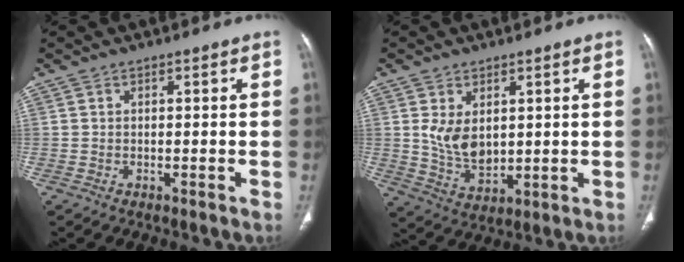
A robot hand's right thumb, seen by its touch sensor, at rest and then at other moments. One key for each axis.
{"total": 7.6, "fx": 1.8, "fy": 4.9, "fz": 5.6, "tx": -0.088, "ty": -0.019, "tz": 0.051}